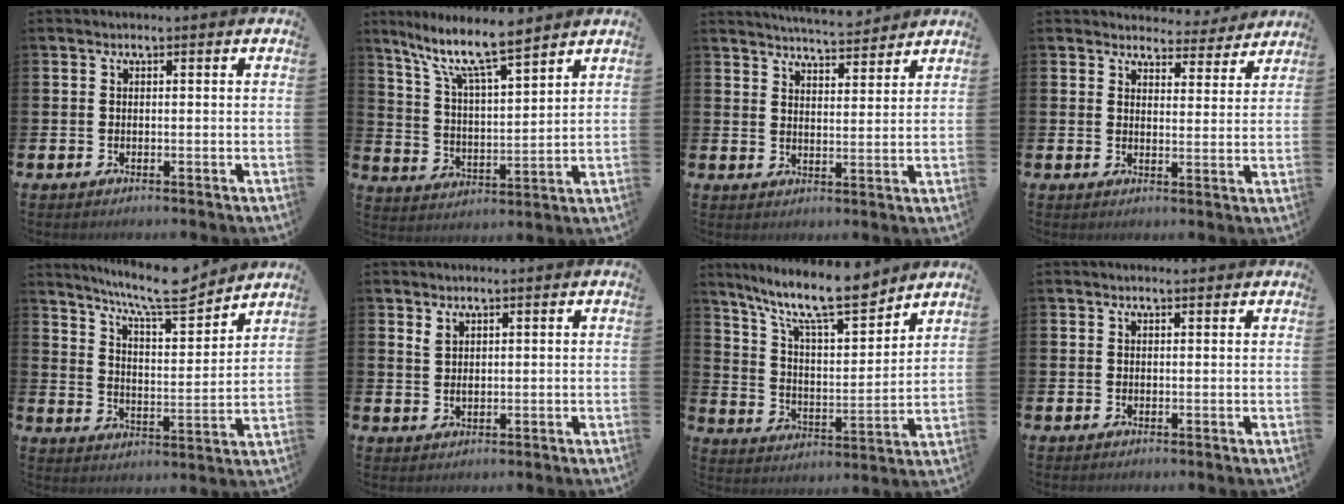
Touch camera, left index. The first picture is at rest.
{"total": 9.3, "force": [8.1, 1.2, 4.5], "torque": [-0.112, -0.043, 0.140]}
{"total": 5.1, "force": [5.1, 0.1, 0.3], "torque": [-0.018, -0.032, 0.092]}
{"total": 4.2, "force": [4.0, 1.2, -0.1], "torque": [0.004, -0.036, 0.067]}
{"total": 9.5, "force": [8.5, 1.3, 4.0], "torque": [-0.094, -0.052, 0.149]}
{"total": 1.7, "force": [1.4, 0.8, 0.5], "torque": [0.008, -0.005, 0.021]}
{"total": 12.4, "force": [10.4, 2.3, 6.3], "torque": [-0.135, -0.062, 0.179]}
{"total": 0.5, "force": [0.5, 0.0, 0.2], "torque": [0.005, -0.003, 0.008]}